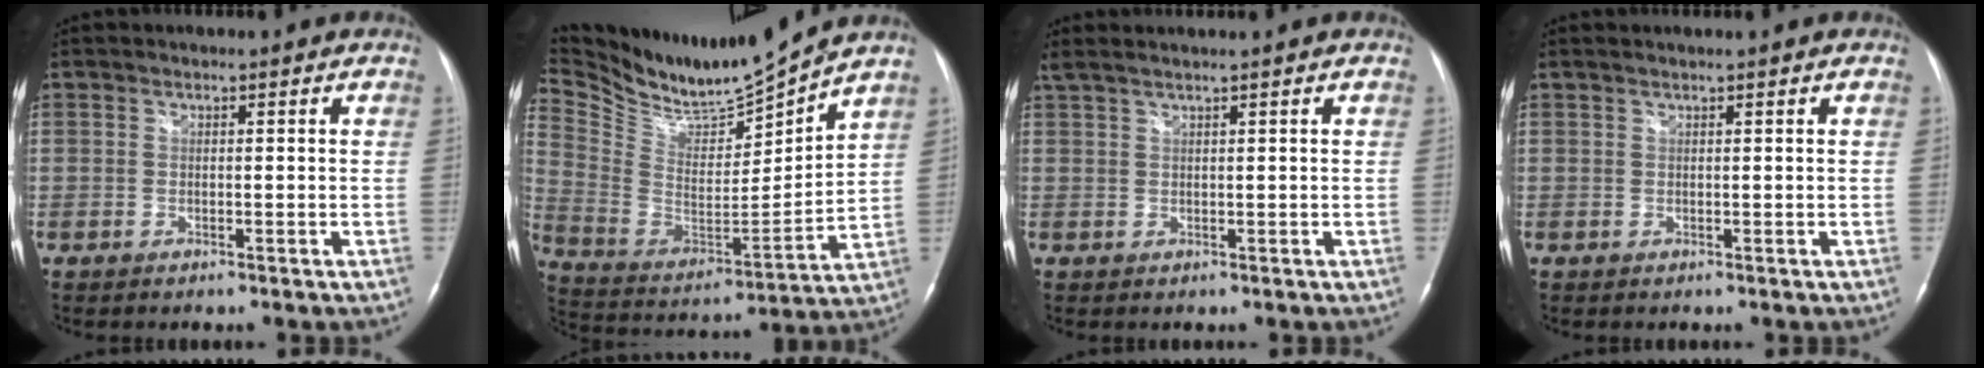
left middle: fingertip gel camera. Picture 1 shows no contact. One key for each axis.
{"total": 19.9, "fx": 18.7, "fy": 1.5, "fz": 6.5, "tx": -0.143, "ty": -0.047, "tz": 0.329}
{"total": 3.8, "fx": 3.0, "fy": -0.6, "fz": 2.2, "tx": -0.044, "ty": 0.031, "tz": 0.060}
{"total": 1.0, "fx": 0.9, "fy": -0.3, "fz": 0.4, "tx": -0.012, "ty": 0.008, "tz": 0.021}